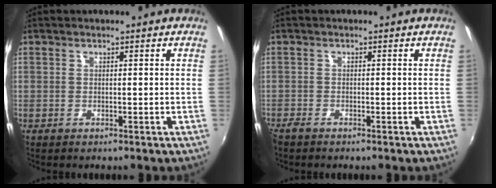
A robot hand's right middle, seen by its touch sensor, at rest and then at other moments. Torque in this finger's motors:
{"motor_torque": [0.70, -0.71, 0.01, 0.03]}